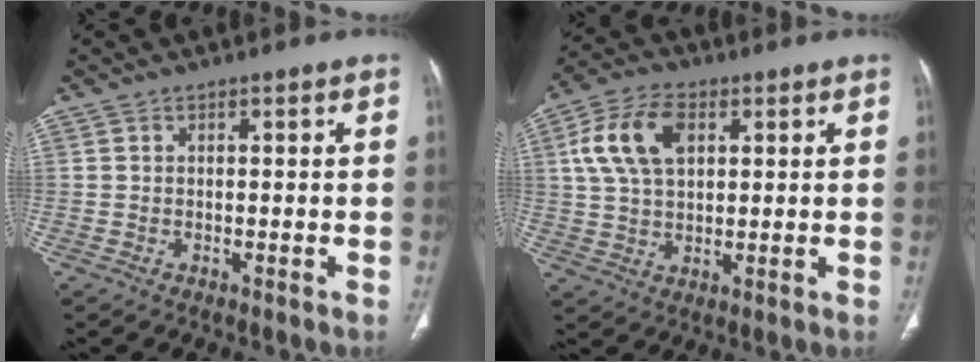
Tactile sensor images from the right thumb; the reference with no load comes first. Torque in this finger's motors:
{"motor_torque": [-1.04, 1.27, 0.63, -0.49, 0.33]}